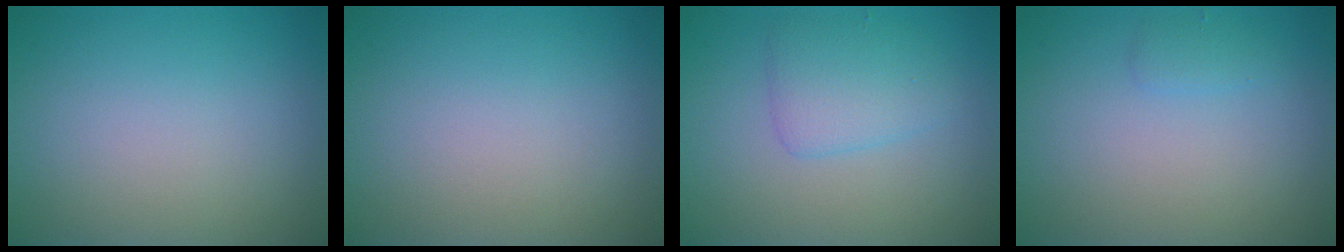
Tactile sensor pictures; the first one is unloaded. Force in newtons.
{"total": 0.0}
{"total": 2.8, "press": 2.8, "slide": 0.1}
{"total": 0.9, "press": 0.9, "slide": 0.0}